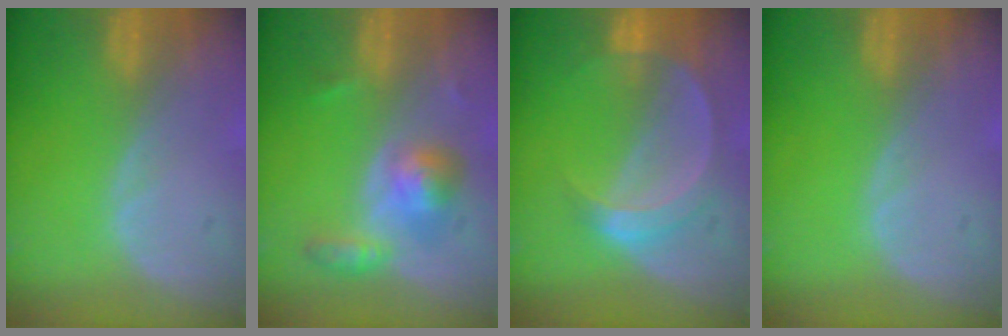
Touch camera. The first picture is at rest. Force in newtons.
{"total": 5.4, "press": 5.3, "slide": 1.4}
{"total": 5.9, "press": 5.4, "slide": 2.4}
{"total": 0.0}